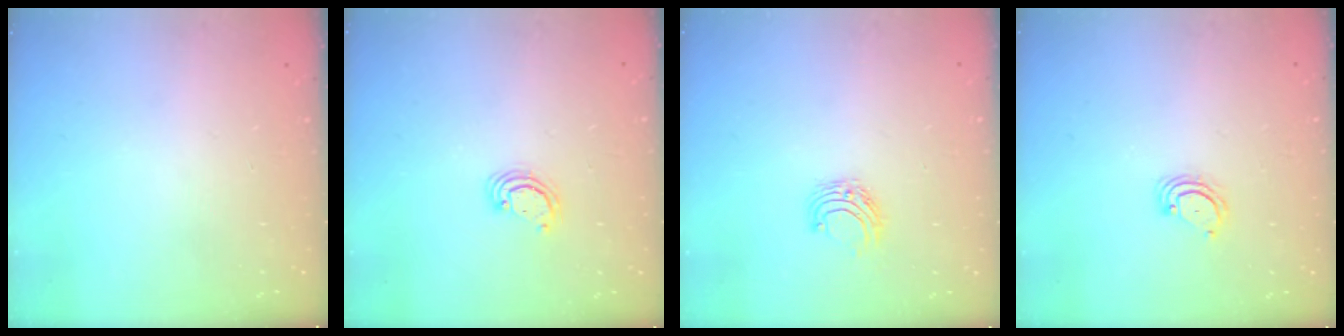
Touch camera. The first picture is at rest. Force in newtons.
{"total": 2.8, "press": 2.8, "slide": 0.3}
{"total": 6.4, "press": 6.3, "slide": 0.7}
{"total": 2.3, "press": 2.3, "slide": 0.2}